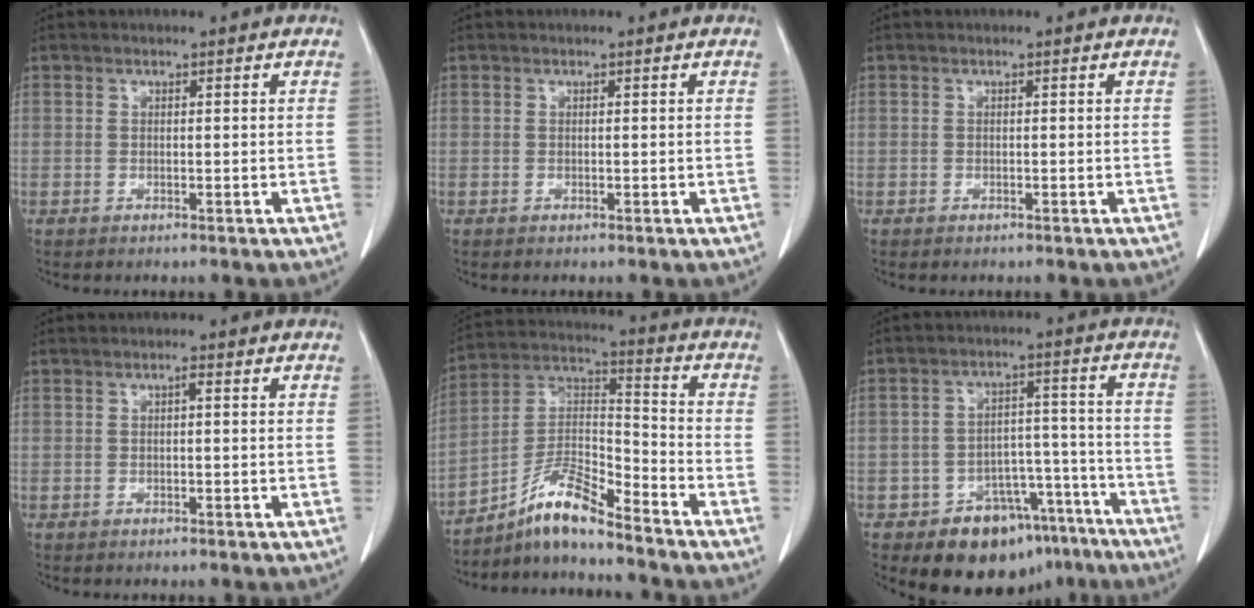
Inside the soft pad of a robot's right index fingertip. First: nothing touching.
{"total": 0.0}
{"total": 0.0}
{"total": 0.6, "force": [0.1, 0.1, 0.6], "torque": [-0.012, 0.002, 0.001]}
{"total": 10.2, "force": [-8.4, 0.7, 5.7], "torque": [-0.115, 0.015, -0.154]}
{"total": 12.7, "force": [-8.9, 7.8, 4.5], "torque": [-0.029, 0.068, -0.122]}